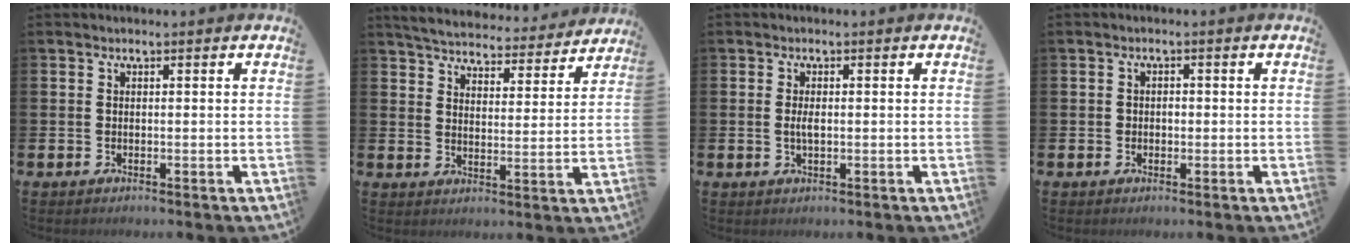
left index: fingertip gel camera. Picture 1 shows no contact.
{"total": 5.2, "force": [5.1, 0.7, 0.7], "torque": [-0.033, -0.040, 0.086]}
{"total": 2.2, "force": [0.0, 0.9, 2.1], "torque": [-0.037, 0.000, -0.002]}
{"total": 1.1, "force": [-0.1, 0.9, 0.5], "torque": [-0.008, 0.006, -0.004]}